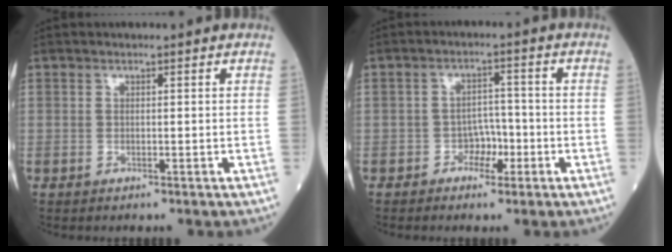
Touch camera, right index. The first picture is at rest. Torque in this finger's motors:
{"motor_torque": [-0.20, 0.05, -0.08, -0.01]}